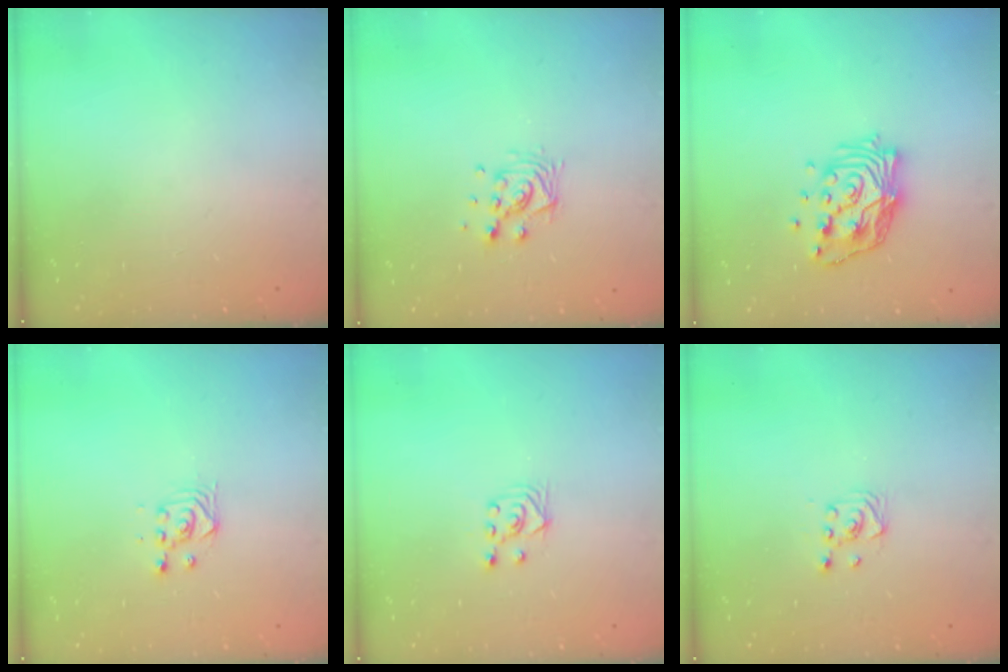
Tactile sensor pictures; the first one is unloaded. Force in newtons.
{"total": 9.8, "press": 9.8, "slide": 0.6}
{"total": 14.3, "press": 14.2, "slide": 1.4}
{"total": 3.3, "press": 3.3, "slide": 0.3}
{"total": 2.6, "press": 2.5, "slide": 1.0}
{"total": 2.6, "press": 2.4, "slide": 1.0}